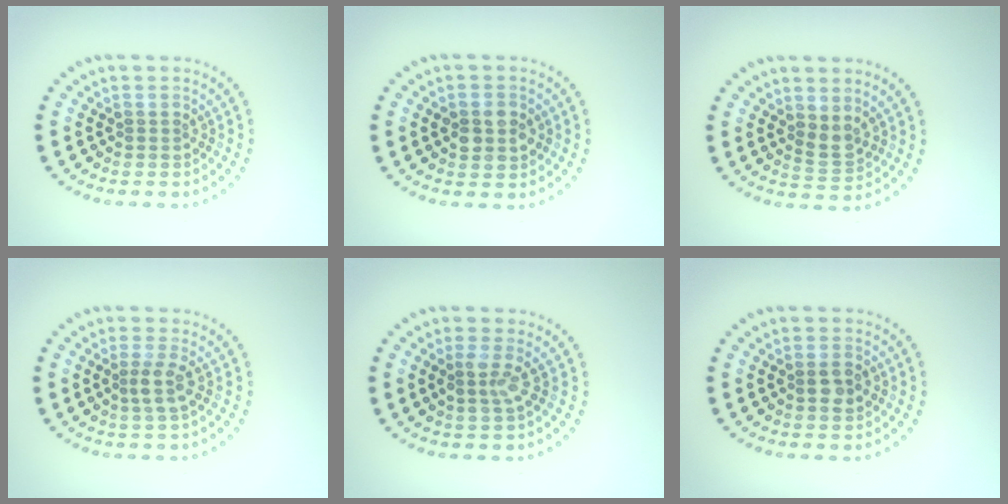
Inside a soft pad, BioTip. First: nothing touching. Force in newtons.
{"total": 2.4, "press": 2.4, "slide": 0.3}
{"total": 1.7, "press": 1.5, "slide": 0.7}
{"total": 1.9, "press": 1.5, "slide": 1.2}
{"total": 2.0, "press": 1.7, "slide": 0.9}
{"total": 1.8, "press": 1.8, "slide": 0.4}